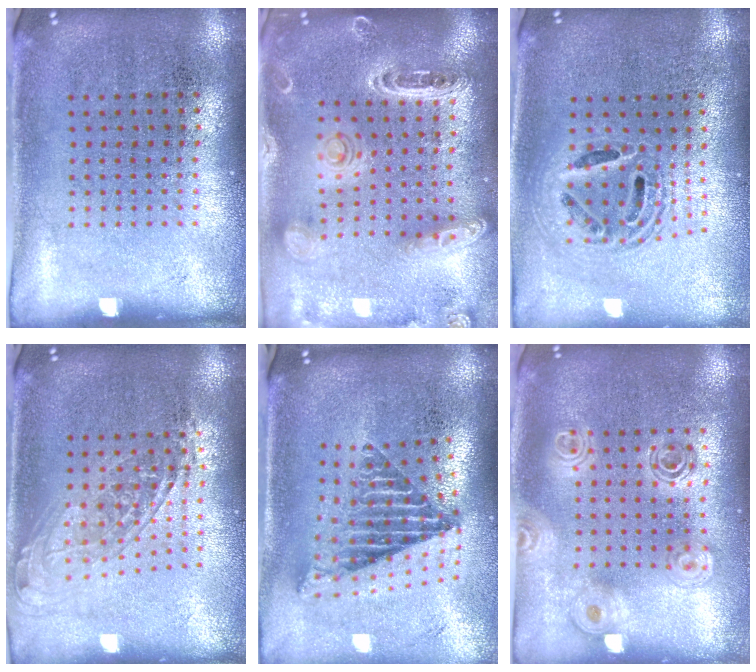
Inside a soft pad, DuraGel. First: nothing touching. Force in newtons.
{"total": 1.9, "press": 1.9, "slide": 0.4}
{"total": 1.8, "press": 1.5, "slide": 1.1}
{"total": 1.6, "press": 1.3, "slide": 1.0}
{"total": 2.5, "press": 1.7, "slide": 1.9}
{"total": 1.7, "press": 1.5, "slide": 0.8}